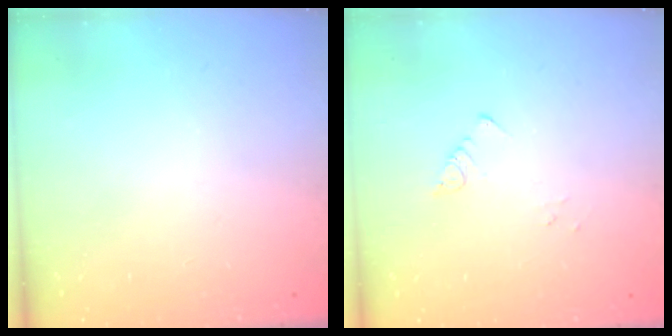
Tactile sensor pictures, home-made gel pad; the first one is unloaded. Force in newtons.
{"total": 1.9, "press": 1.9, "slide": 0.2}